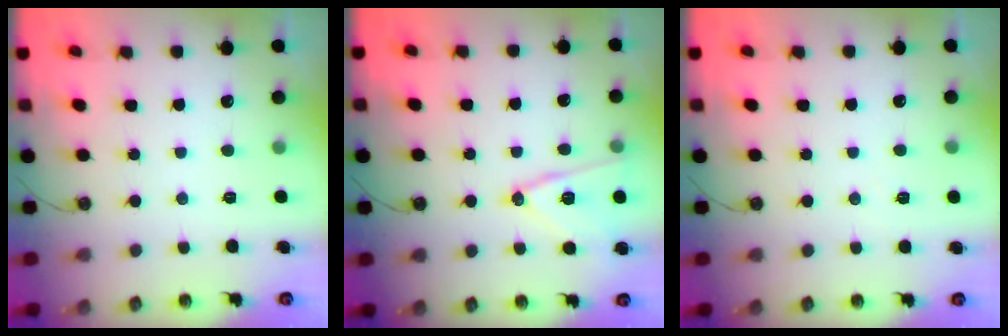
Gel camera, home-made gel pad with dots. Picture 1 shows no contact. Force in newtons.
{"total": 13.0, "press": 12.7, "slide": 2.8}
{"total": 4.1, "press": 1.9, "slide": 3.6}